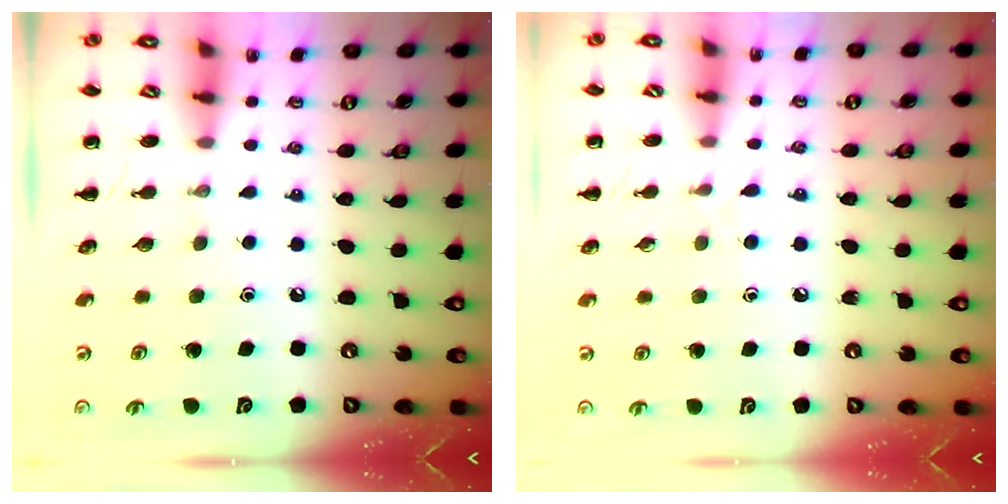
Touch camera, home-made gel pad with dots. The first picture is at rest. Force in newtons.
{"total": 3.9, "press": 3.5, "slide": 1.7}